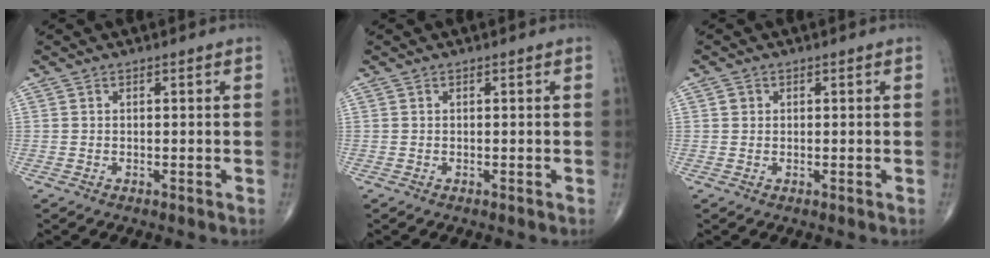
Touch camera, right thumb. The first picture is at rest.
{"total": 0.0}
{"total": 1.0, "force": [0.2, 1.0, 0.3], "torque": [0.000, 0.001, 0.003]}